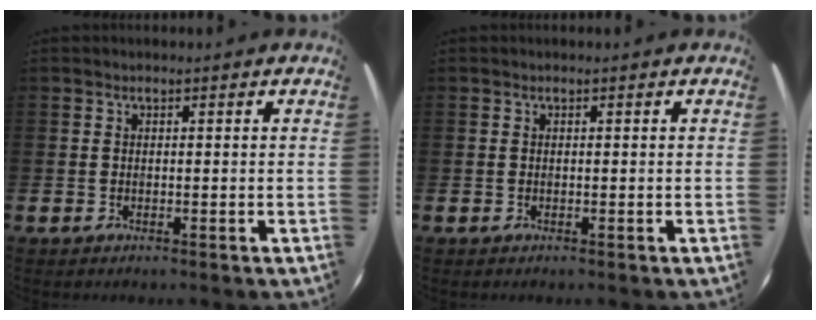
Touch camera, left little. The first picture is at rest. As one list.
[{"total": 0.0}]